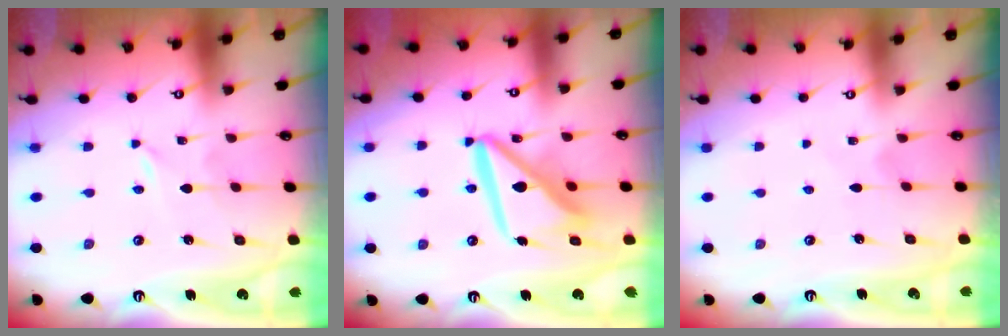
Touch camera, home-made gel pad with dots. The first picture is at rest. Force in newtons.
{"total": 14.1, "press": 13.9, "slide": 1.7}
{"total": 2.6, "press": 2.6, "slide": 0.4}